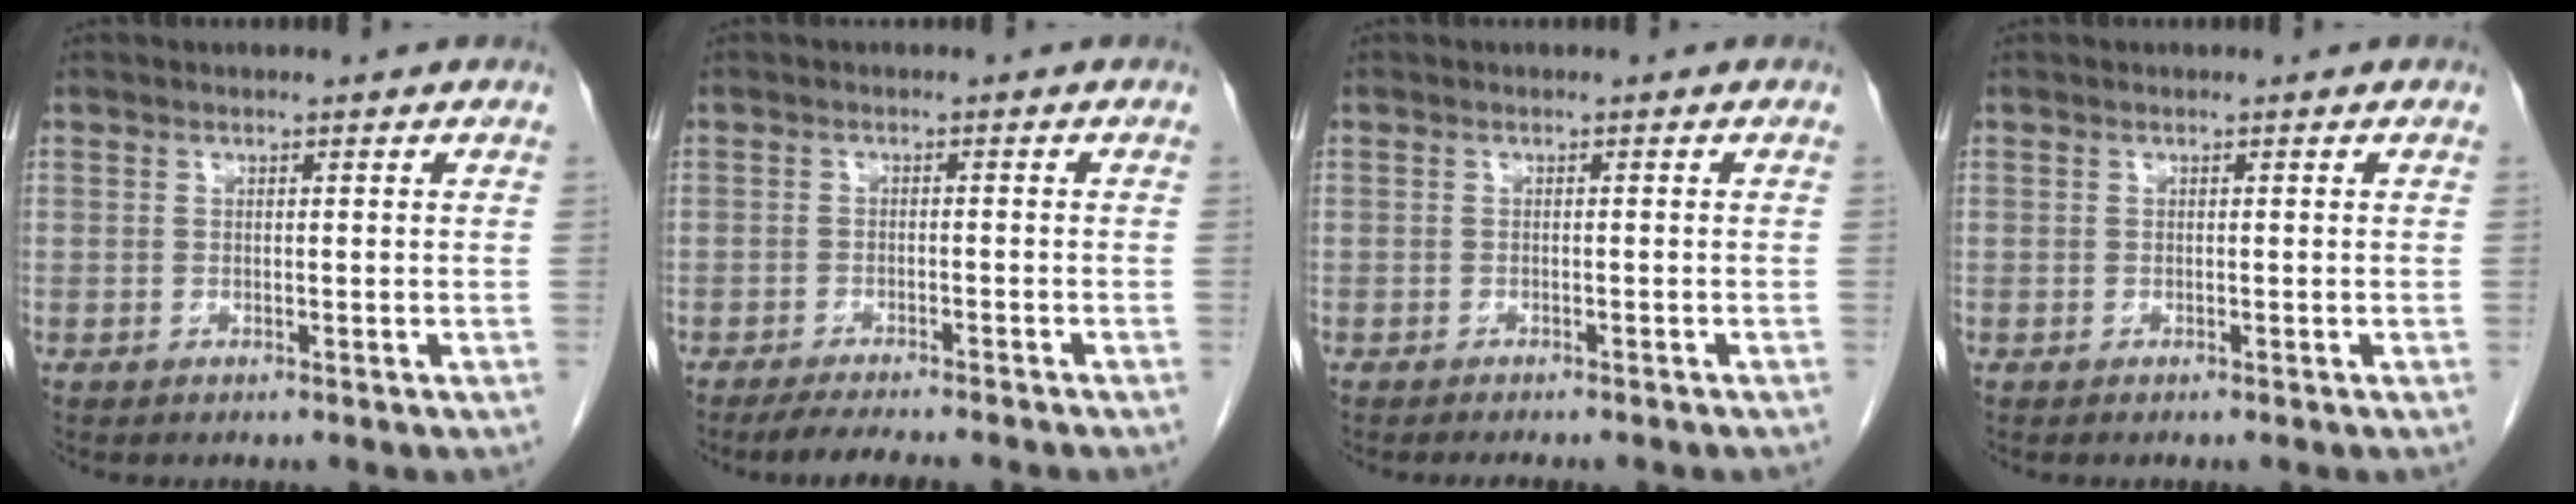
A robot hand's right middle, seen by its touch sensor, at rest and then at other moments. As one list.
[{"total": 7.5, "force": [-6.5, 0.5, 3.7], "torque": [-0.050, -0.013, -0.096]}, {"total": 4.9, "force": [-4.3, 0.8, 2.2], "torque": [-0.026, -0.006, -0.050]}, {"total": 0.0}]